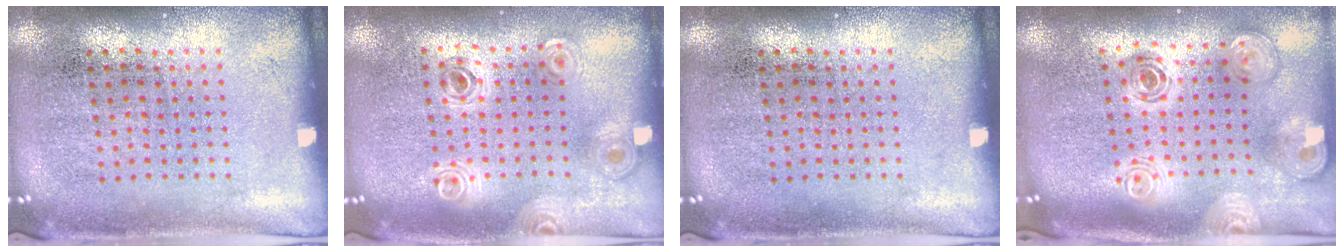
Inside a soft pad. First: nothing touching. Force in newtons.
{"total": 0.9, "press": 0.9, "slide": 0.1}
{"total": 0.0}
{"total": 1.9, "press": 1.6, "slide": 1.0}